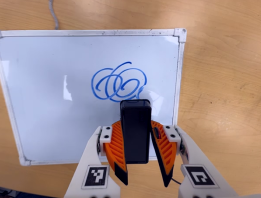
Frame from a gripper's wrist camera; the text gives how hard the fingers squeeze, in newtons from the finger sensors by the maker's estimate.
{"total": 6.7, "left": 6.3, "right": 7.0}